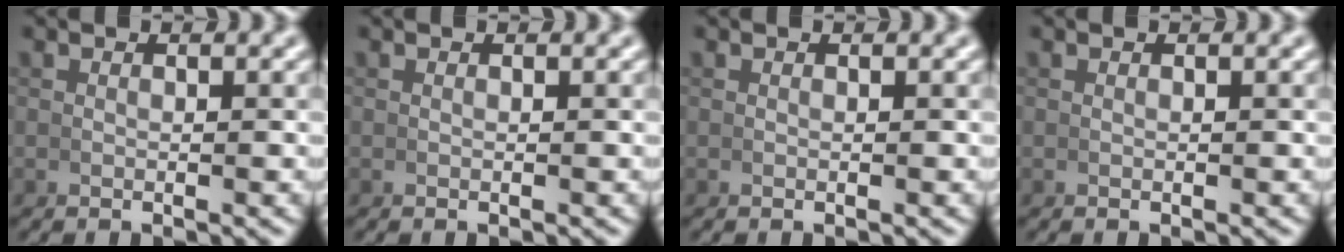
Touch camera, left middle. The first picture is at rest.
{"total": 0.0}
{"total": 0.0}
{"total": 0.0}